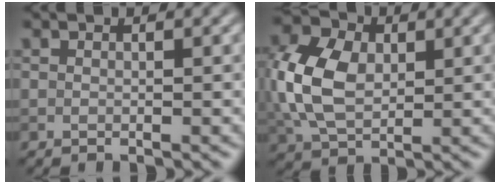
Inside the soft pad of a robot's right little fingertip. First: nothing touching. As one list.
[{"total": 8.3, "force": [0.7, 5.7, 6.0], "torque": [-0.152, 0.009, 0.010]}]